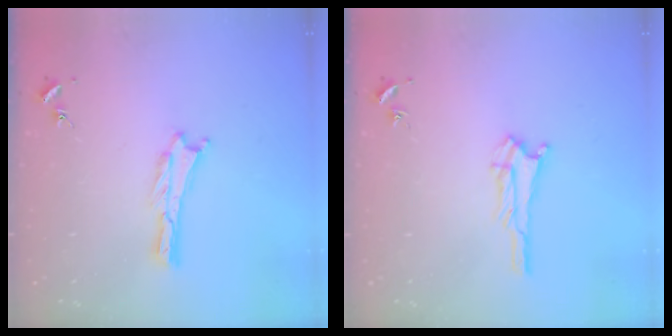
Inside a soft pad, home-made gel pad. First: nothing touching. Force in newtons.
{"total": 2.3, "press": 2.2, "slide": 0.2}